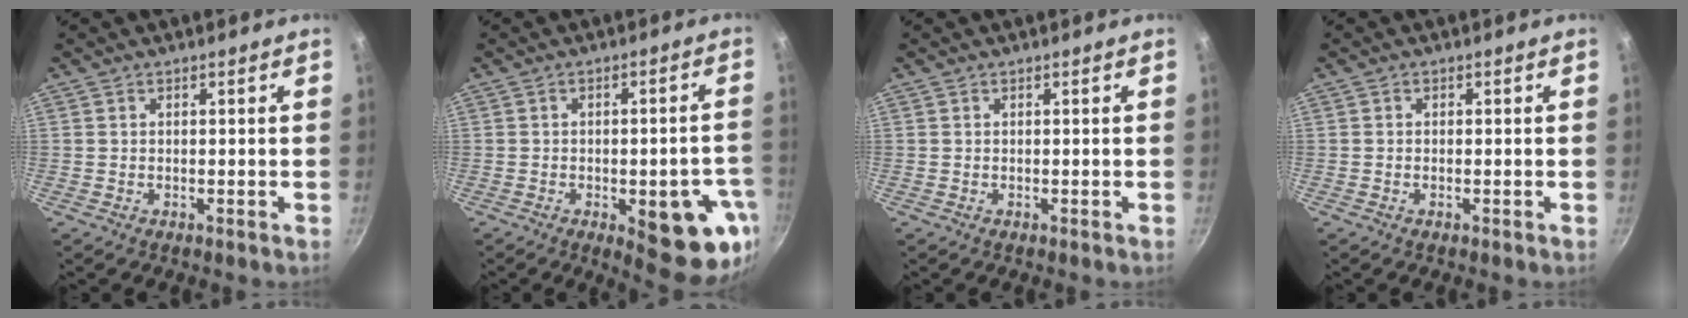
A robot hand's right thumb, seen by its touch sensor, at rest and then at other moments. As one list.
[{"total": 14.1, "force": [-4.7, 5.4, 12.2], "torque": [-0.103, 0.012, -0.056]}, {"total": 0.0}, {"total": 0.6, "force": [-0.3, 0.4, 0.4], "torque": [-0.008, 0.003, -0.006]}]